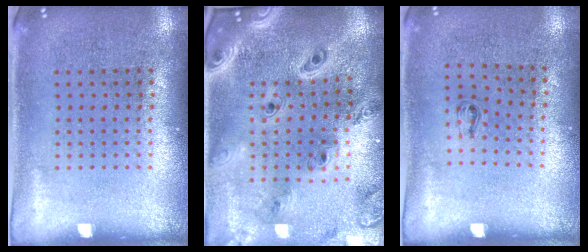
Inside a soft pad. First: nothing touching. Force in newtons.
{"total": 2.9, "press": 2.4, "slide": 1.6}
{"total": 0.5, "press": 0.3, "slide": 0.5}